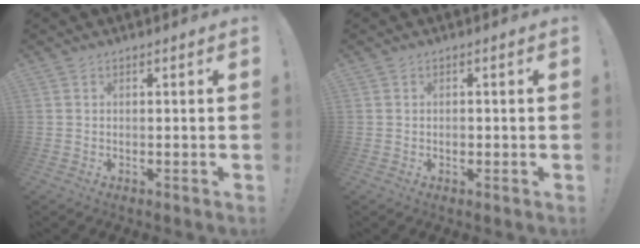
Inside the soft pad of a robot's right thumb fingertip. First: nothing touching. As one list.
[{"total": 1.0, "force": [-0.6, 0.7, 0.5], "torque": [-0.010, 0.003, -0.011]}]